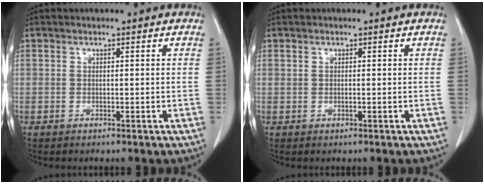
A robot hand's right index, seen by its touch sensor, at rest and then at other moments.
{"total": 0.0}